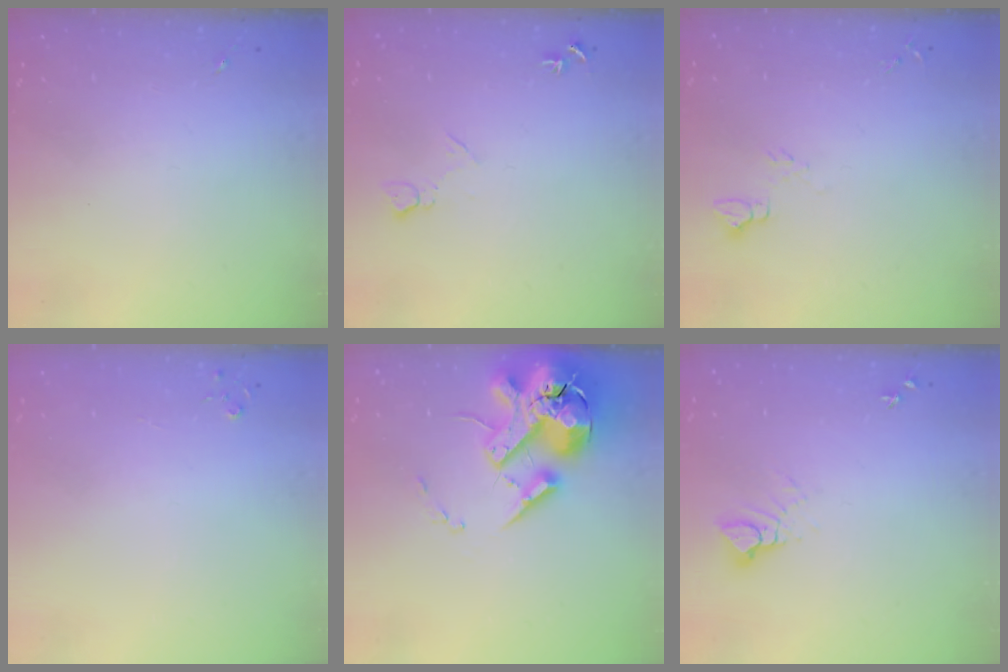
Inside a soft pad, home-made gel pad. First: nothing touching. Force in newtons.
{"total": 7.4, "press": 7.3, "slide": 0.9}
{"total": 4.6, "press": 4.6, "slide": 0.5}
{"total": 2.8, "press": 2.8, "slide": 0.3}
{"total": 20.7, "press": 20.4, "slide": 3.5}
{"total": 4.0, "press": 3.9, "slide": 0.4}